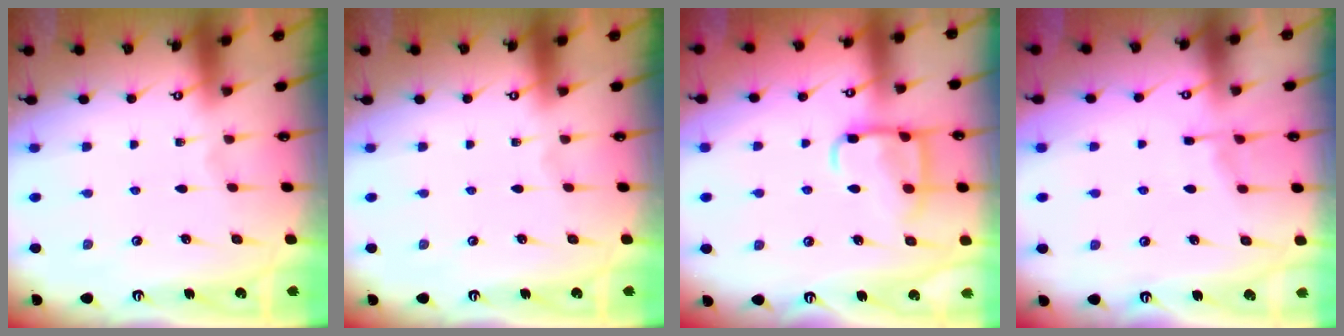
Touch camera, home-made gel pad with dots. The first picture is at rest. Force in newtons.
{"total": 0.0}
{"total": 12.4, "press": 12.4, "slide": 1.1}
{"total": 4.0, "press": 3.9, "slide": 0.5}